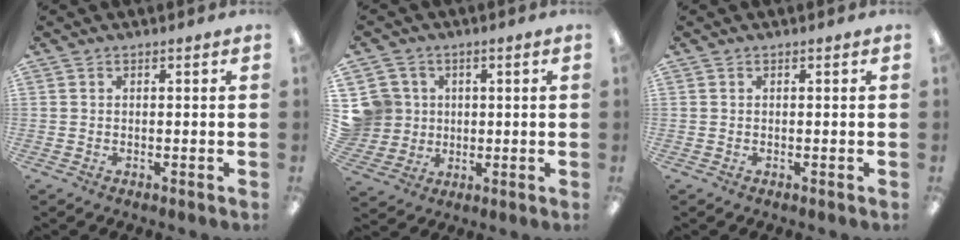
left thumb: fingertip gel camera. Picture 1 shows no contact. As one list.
[{"total": 8.3, "force": [1.7, 8.1, 0.7], "torque": [-0.036, 0.006, 0.044]}, {"total": 0.0}]